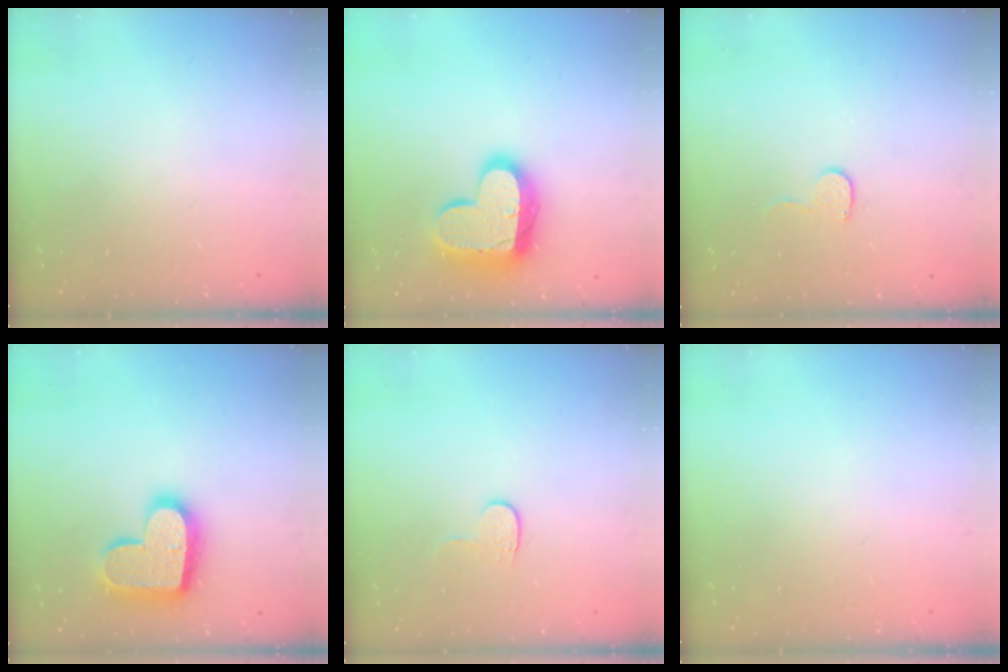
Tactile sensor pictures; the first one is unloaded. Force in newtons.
{"total": 18.5, "press": 18.5, "slide": 1.4}
{"total": 4.9, "press": 4.9, "slide": 0.4}
{"total": 17.6, "press": 17.5, "slide": 1.0}
{"total": 4.1, "press": 4.1, "slide": 0.4}
{"total": 0.0}